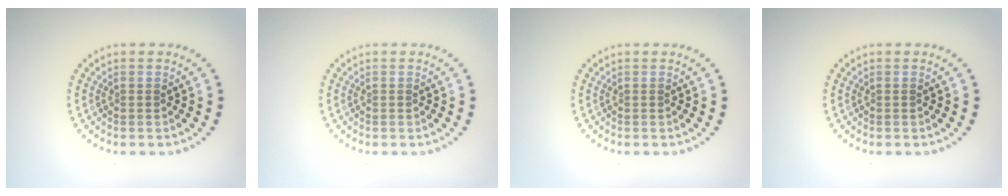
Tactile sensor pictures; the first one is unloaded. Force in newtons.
{"total": 0.0}
{"total": 0.0}
{"total": 0.0}